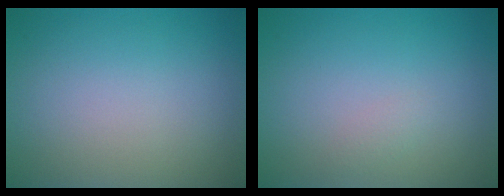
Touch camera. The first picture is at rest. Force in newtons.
{"total": 0.6, "press": 0.6, "slide": 0.0}